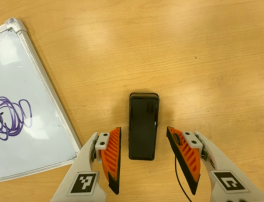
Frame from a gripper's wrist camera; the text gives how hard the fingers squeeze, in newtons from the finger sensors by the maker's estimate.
{"total": 0.0}